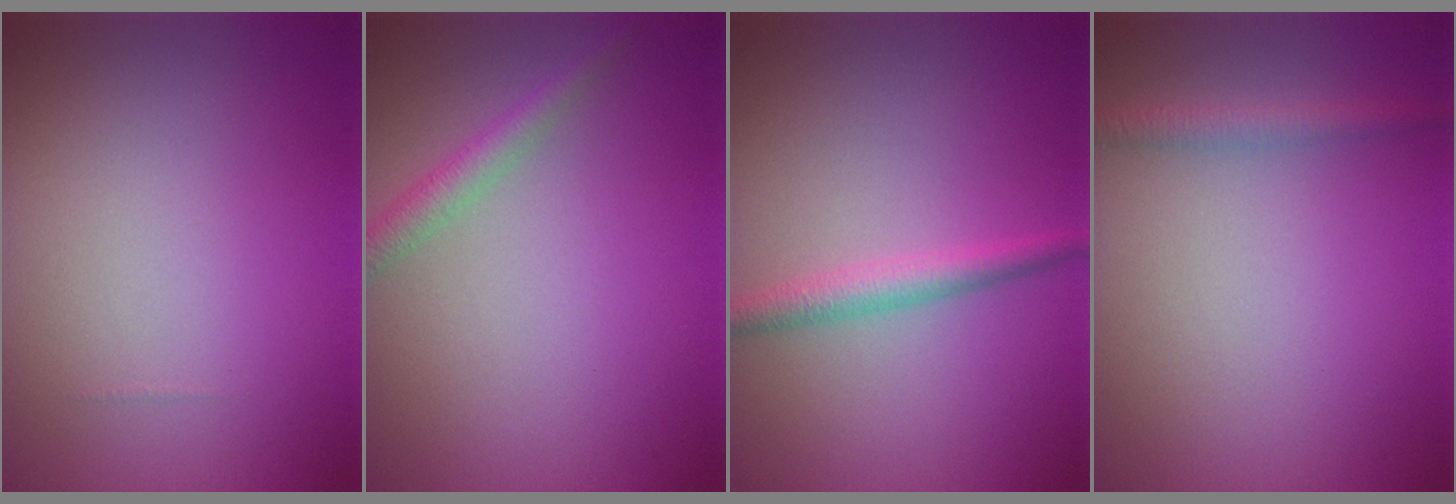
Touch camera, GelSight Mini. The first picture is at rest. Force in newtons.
{"total": 1.9, "press": 1.9, "slide": 0.0}
{"total": 2.2, "press": 2.2, "slide": 0.1}
{"total": 1.6, "press": 1.6, "slide": 0.1}